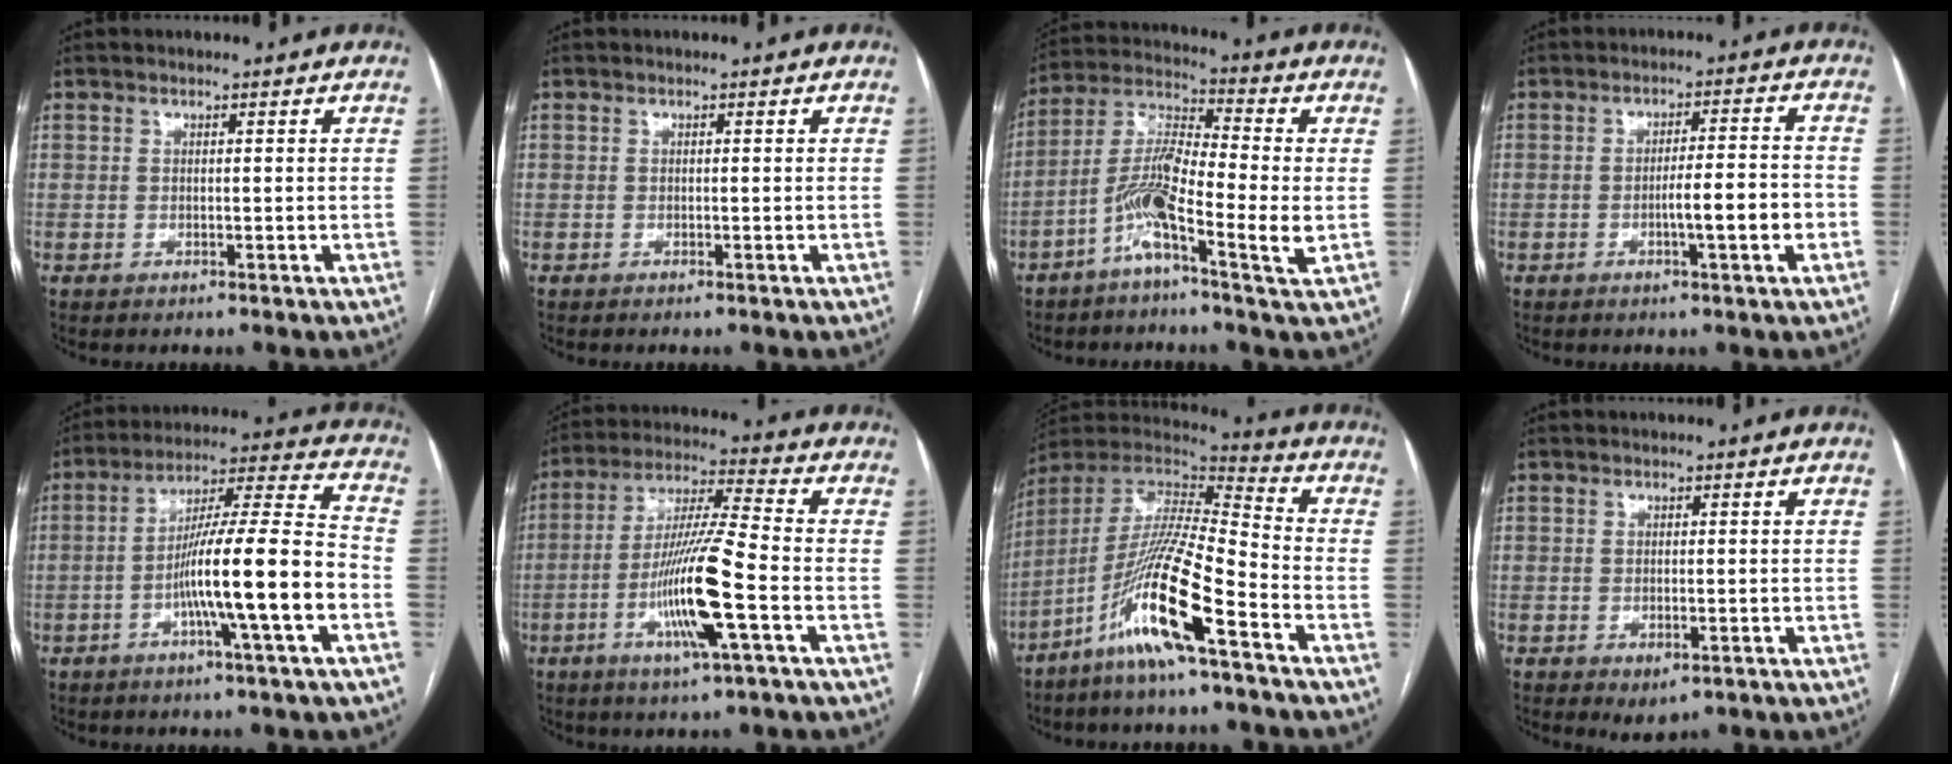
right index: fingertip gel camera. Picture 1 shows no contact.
{"total": 0.0}
{"total": 11.5, "force": [-3.7, 0.9, 10.9], "torque": [-0.219, 0.008, -0.081]}
{"total": 6.5, "force": [-2.0, 0.2, 6.2], "torque": [-0.095, 0.006, -0.029]}
{"total": 15.5, "force": [-4.7, -0.4, 14.8], "torque": [-0.249, 0.010, -0.081]}
{"total": 13.6, "force": [-4.4, 0.0, 12.9], "torque": [-0.252, -0.008, -0.085]}
{"total": 16.3, "force": [-8.6, 0.5, 13.8], "torque": [-0.286, -0.014, -0.166]}
{"total": 2.4, "force": [-0.9, 1.1, 1.9], "torque": [-0.028, -0.003, -0.001]}